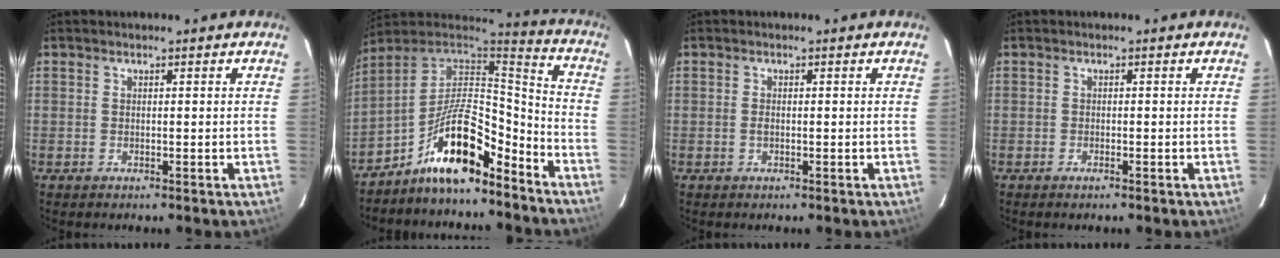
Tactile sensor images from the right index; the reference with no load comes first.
{"total": 14.6, "force": [-9.6, 4.8, 10.0], "torque": [-0.195, 0.018, -0.178]}
{"total": 0.6, "force": [-0.1, 0.3, 0.5], "torque": [-0.007, 0.003, -0.001]}
{"total": 0.6, "force": [-0.5, 0.1, 0.3], "torque": [-0.006, -0.001, -0.011]}